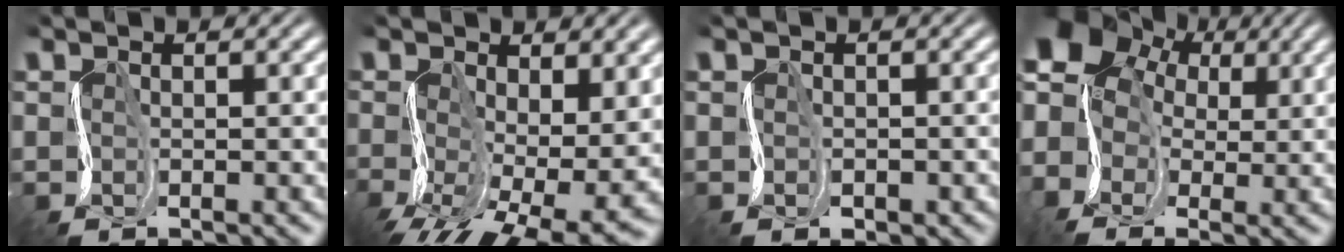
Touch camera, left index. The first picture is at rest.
{"total": 11.1, "force": [-3.2, 5.2, 9.3], "torque": [-0.153, -0.033, -0.044]}
{"total": 1.0, "force": [-0.2, 0.9, 0.3], "torque": [-0.002, -0.002, -0.005]}
{"total": 9.2, "force": [0.9, 7.7, 4.9], "torque": [-0.103, 0.025, -0.004]}